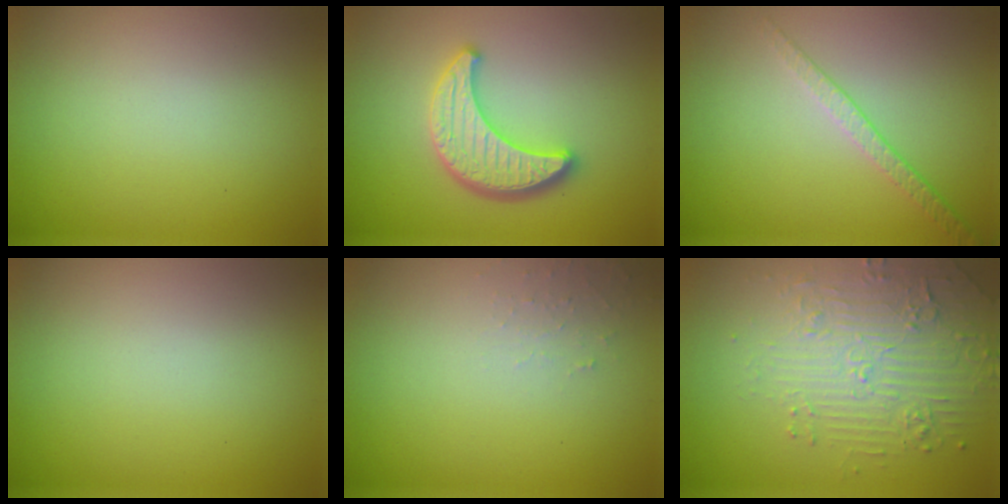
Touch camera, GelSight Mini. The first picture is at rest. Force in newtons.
{"total": 4.2, "press": 3.9, "slide": 1.5}
{"total": 1.9, "press": 1.4, "slide": 1.3}
{"total": 0.0}
{"total": 1.1, "press": 1.0, "slide": 0.2}
{"total": 4.8, "press": 3.6, "slide": 3.2}